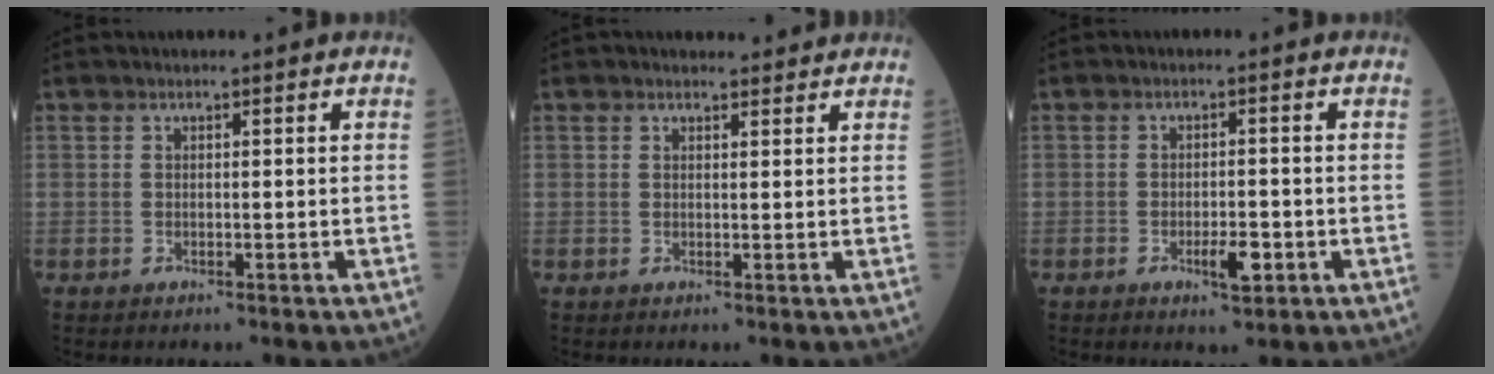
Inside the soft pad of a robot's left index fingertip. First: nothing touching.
{"total": 1.9, "force": [1.8, 0.6, 0.1], "torque": [-0.006, 0.006, 0.022]}
{"total": 3.7, "force": [-1.6, 1.1, 3.2], "torque": [-0.054, 0.001, -0.022]}